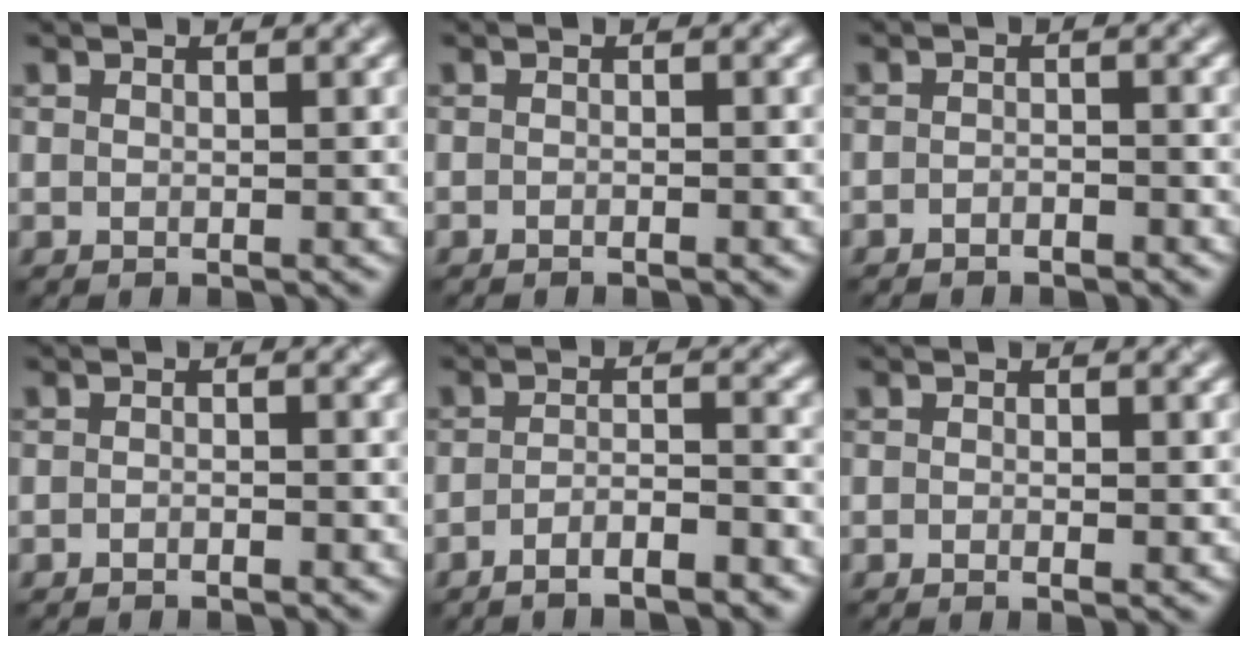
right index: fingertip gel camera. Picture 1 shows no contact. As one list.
[{"total": 0.6, "force": [-0.5, -0.2, 0.1], "torque": [-0.003, 0.000, -0.009]}, {"total": 1.1, "force": [-1.1, 0.1, 0.2], "torque": [-0.004, 0.002, -0.019]}, {"total": 0.8, "force": [-0.8, -0.1, 0.1], "torque": [-0.004, 0.000, -0.014]}, {"total": 3.2, "force": [-2.5, 0.4, 1.9], "torque": [-0.032, 0.005, -0.047]}, {"total": 0.7, "force": [-0.3, 0.1, 0.7], "torque": [-0.012, -0.003, -0.004]}]